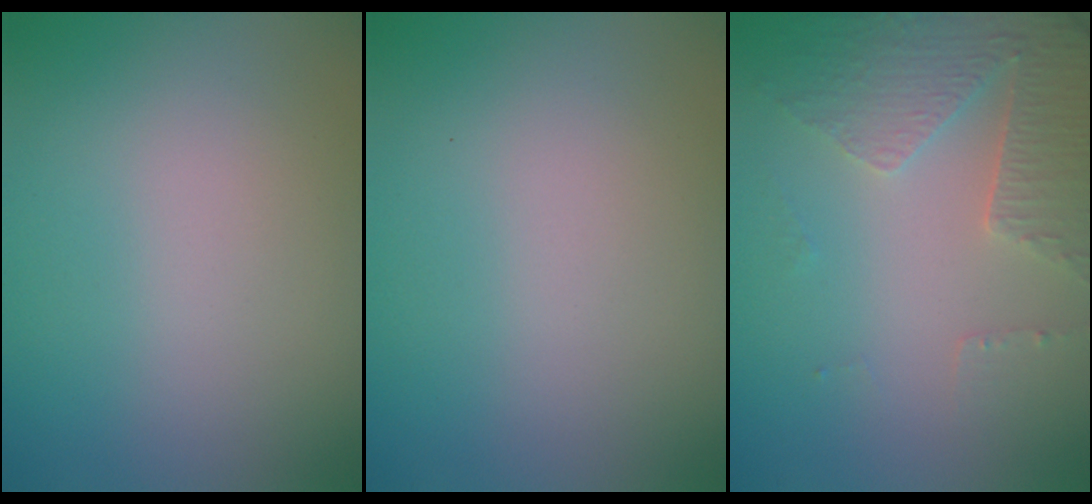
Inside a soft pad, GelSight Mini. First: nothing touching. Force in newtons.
{"total": 0.0}
{"total": 4.6, "press": 3.4, "slide": 3.2}